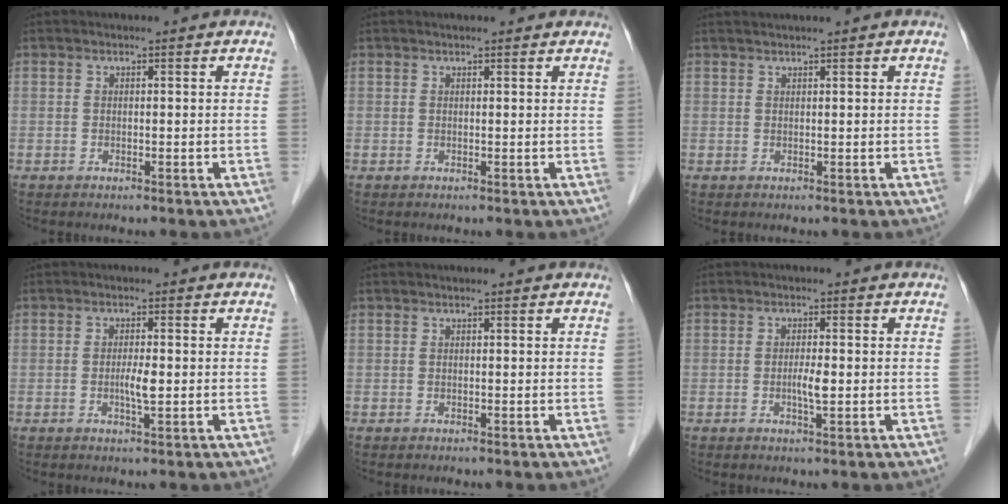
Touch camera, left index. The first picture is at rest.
{"total": 3.2, "force": [2.8, 0.9, 1.2], "torque": [-0.015, 0.020, 0.028]}
{"total": 2.2, "force": [1.9, -0.3, 1.1], "torque": [-0.008, 0.024, 0.037]}
{"total": 2.4, "force": [-0.5, 0.3, 2.3], "torque": [-0.044, -0.006, -0.008]}
{"total": 1.0, "force": [0.9, 0.3, 0.4], "torque": [-0.011, 0.014, 0.009]}
{"total": 2.2, "force": [-0.5, 0.2, 2.1], "torque": [-0.040, -0.005, -0.008]}